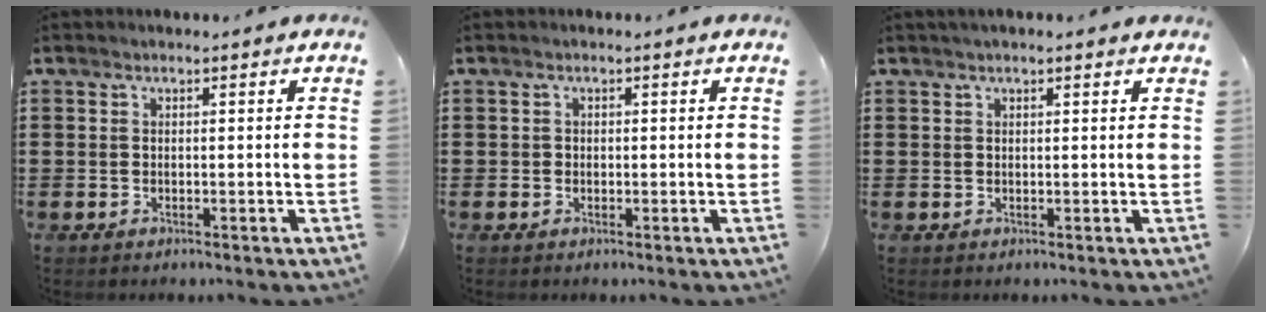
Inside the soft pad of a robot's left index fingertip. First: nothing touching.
{"total": 0.7, "force": [-0.1, 0.7, 0.2], "torque": [-0.007, 0.004, -0.003]}
{"total": 1.1, "force": [0.7, 0.1, 0.8], "torque": [-0.015, 0.002, 0.013]}